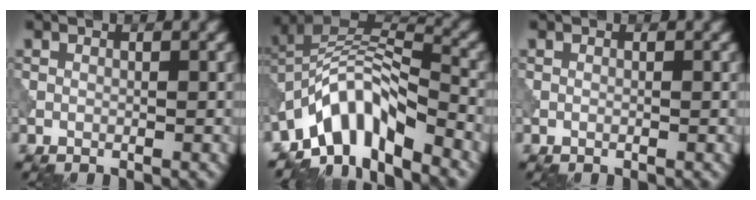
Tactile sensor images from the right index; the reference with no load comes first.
{"total": 9.0, "force": [-5.8, 3.7, 5.8], "torque": [-0.085, 0.006, -0.119]}
{"total": 0.0}